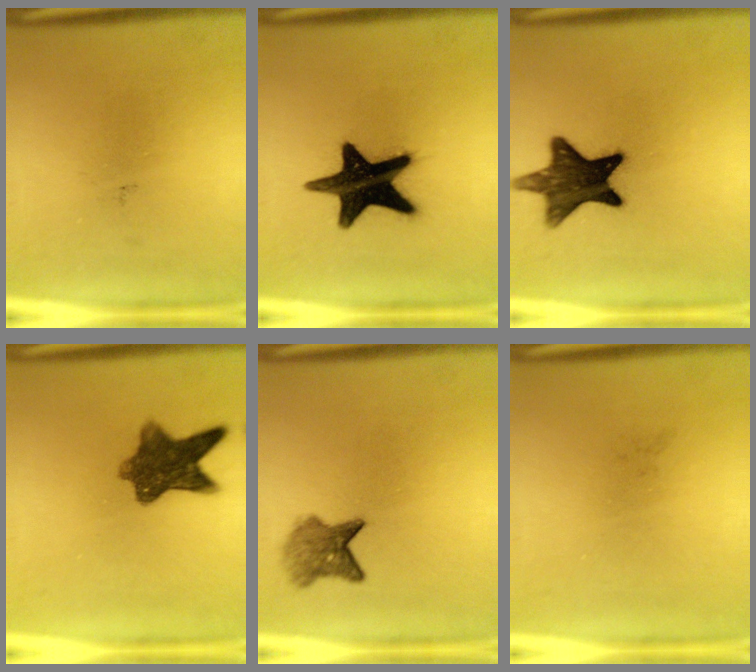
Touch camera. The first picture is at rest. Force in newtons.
{"total": 18.1}
{"total": 13.3}
{"total": 8.7}
{"total": 4.5}
{"total": 0.0}